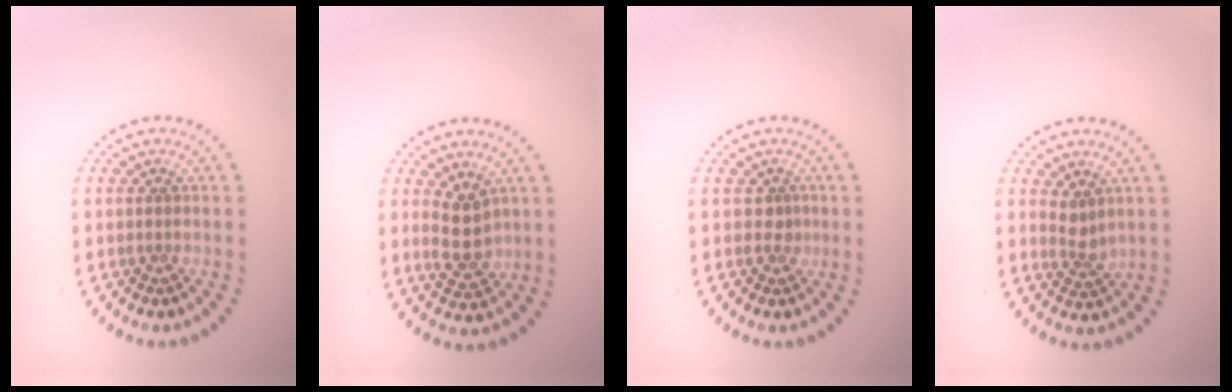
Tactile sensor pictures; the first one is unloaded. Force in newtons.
{"total": 3.0, "press": 2.9, "slide": 0.8}
{"total": 1.0, "press": 0.6, "slide": 0.8}
{"total": 1.8, "press": 1.5, "slide": 1.0}